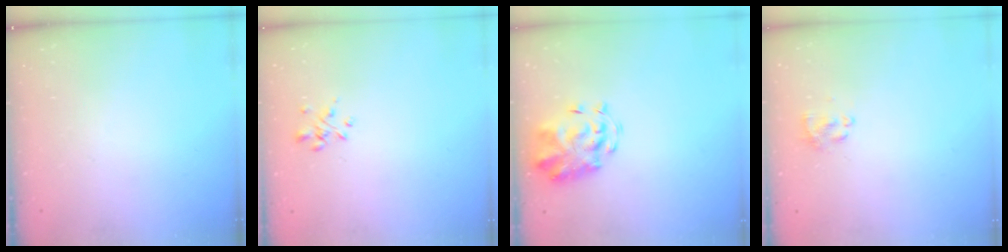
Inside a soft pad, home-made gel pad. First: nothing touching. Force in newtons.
{"total": 1.9, "press": 1.8, "slide": 0.6}
{"total": 3.6, "press": 3.3, "slide": 1.2}
{"total": 1.4, "press": 1.3, "slide": 0.6}